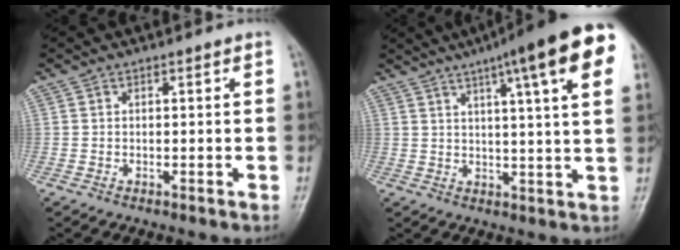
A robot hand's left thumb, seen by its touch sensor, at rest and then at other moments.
{"total": 18.8, "force": [9.6, 2.7, 16.0], "torque": [-0.216, -0.003, 0.118]}